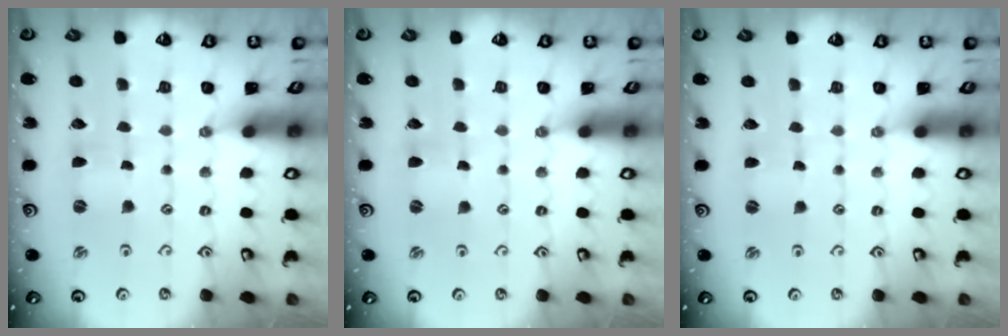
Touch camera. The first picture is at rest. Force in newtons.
{"total": 0.6, "press": 0.6, "slide": 0.1}
{"total": 1.4, "press": 1.4, "slide": 0.3}